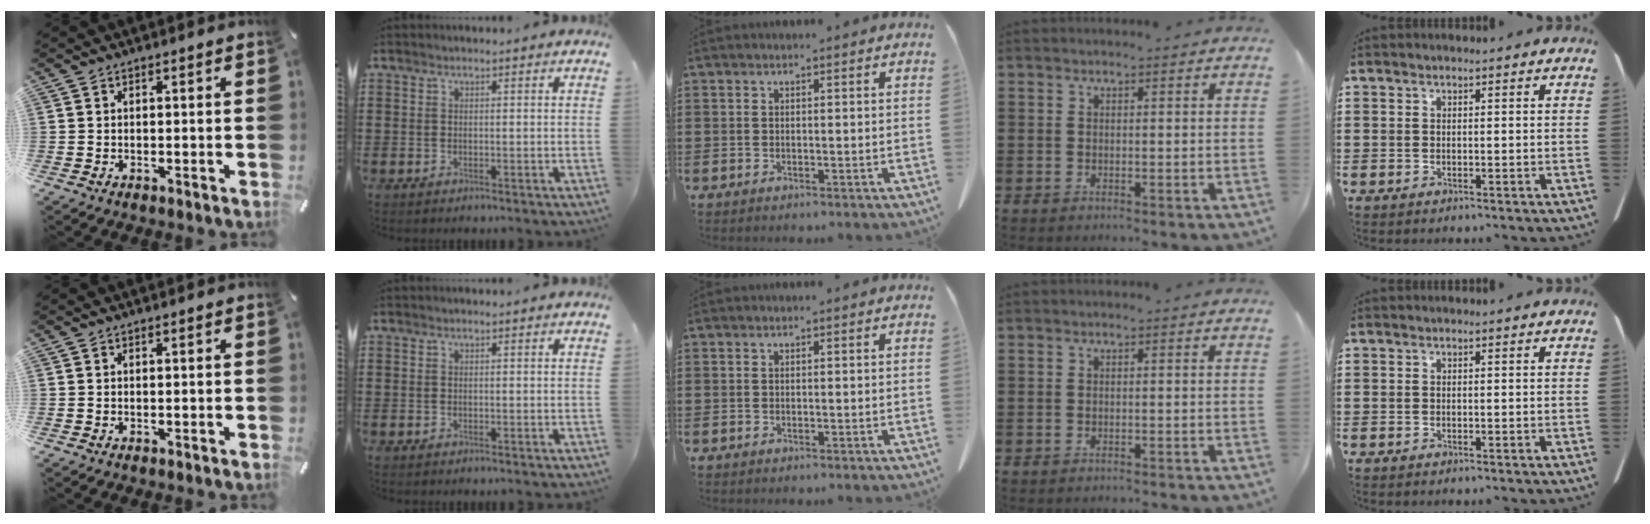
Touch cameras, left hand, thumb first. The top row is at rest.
{"ring": {"total": 0.7, "force": [-0.7, 0.0, 0.1], "torque": [-0.005, -0.003, -0.013]}}